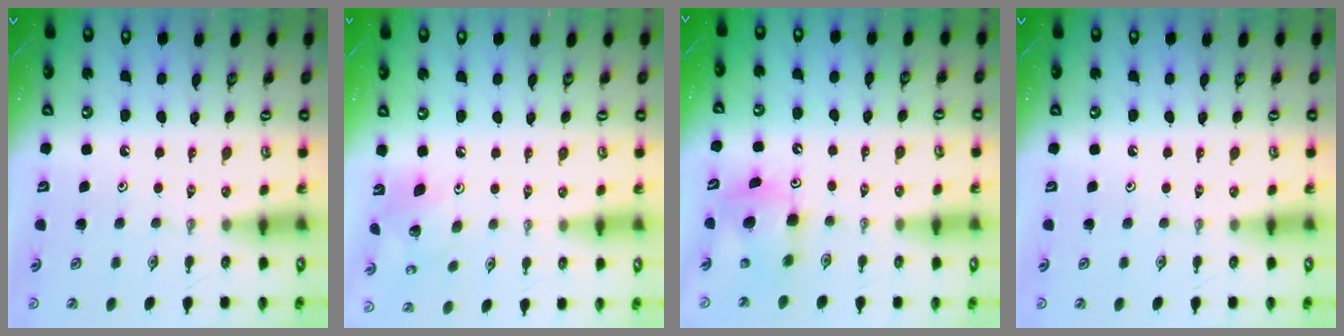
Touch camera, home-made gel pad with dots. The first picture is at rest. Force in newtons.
{"total": 8.0, "press": 8.0, "slide": 0.4}
{"total": 9.2, "press": 9.2, "slide": 0.6}
{"total": 0.0}